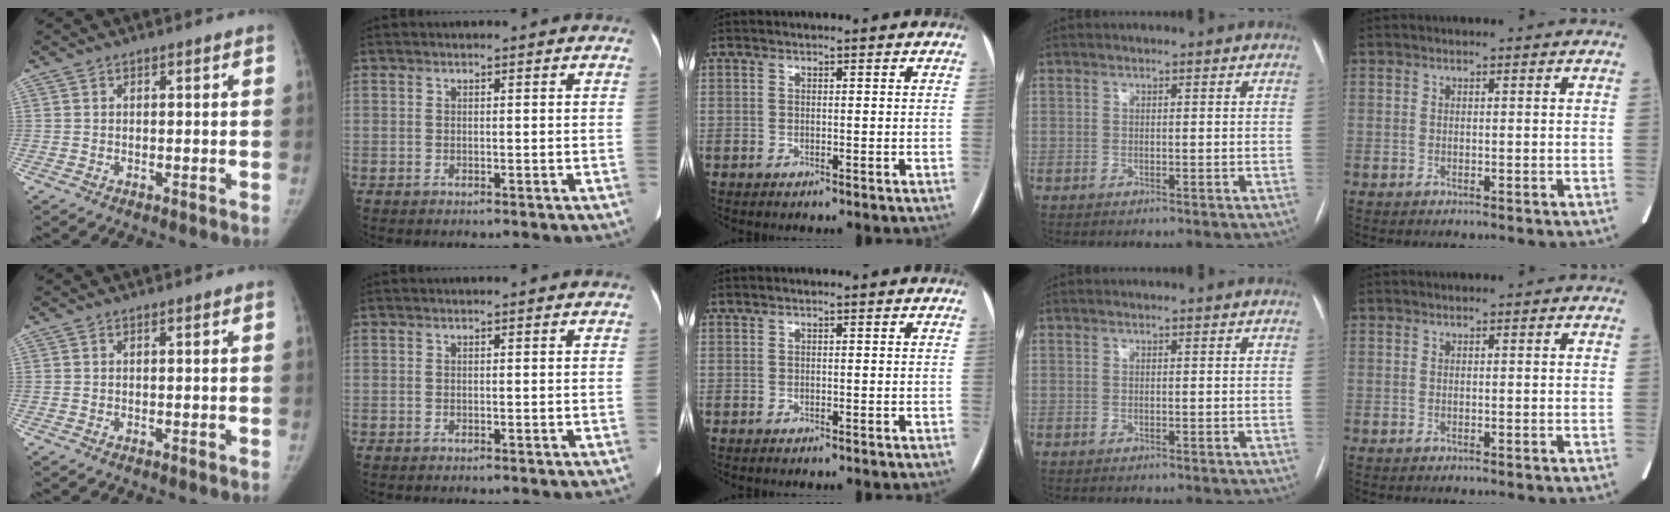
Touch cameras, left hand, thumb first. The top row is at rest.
{}